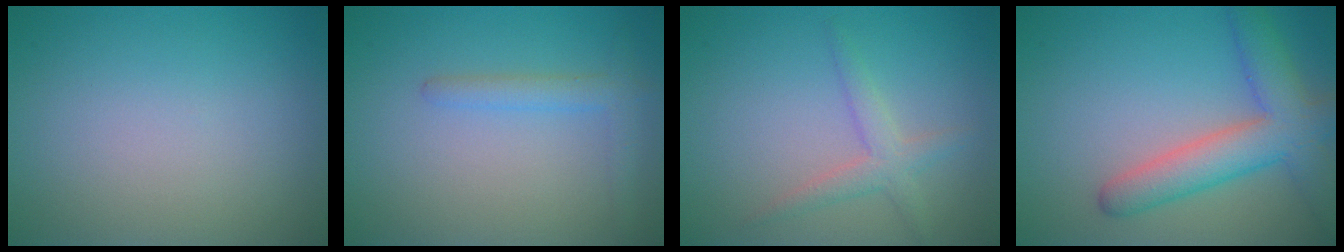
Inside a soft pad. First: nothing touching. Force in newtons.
{"total": 2.0, "press": 2.0, "slide": 0.2}
{"total": 2.2, "press": 2.2, "slide": 0.1}
{"total": 6.1, "press": 6.0, "slide": 0.3}